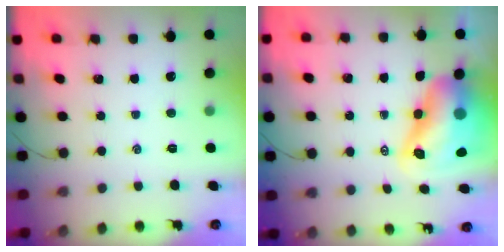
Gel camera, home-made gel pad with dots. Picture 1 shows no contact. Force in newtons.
{"total": 13.9, "press": 13.3, "slide": 4.0}